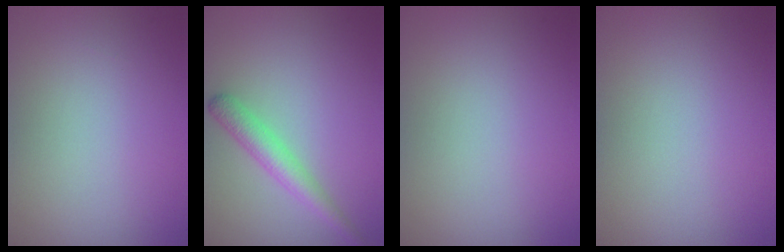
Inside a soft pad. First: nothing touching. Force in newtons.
{"total": 2.7, "press": 2.7, "slide": 0.1}
{"total": 0.0}
{"total": 0.0}